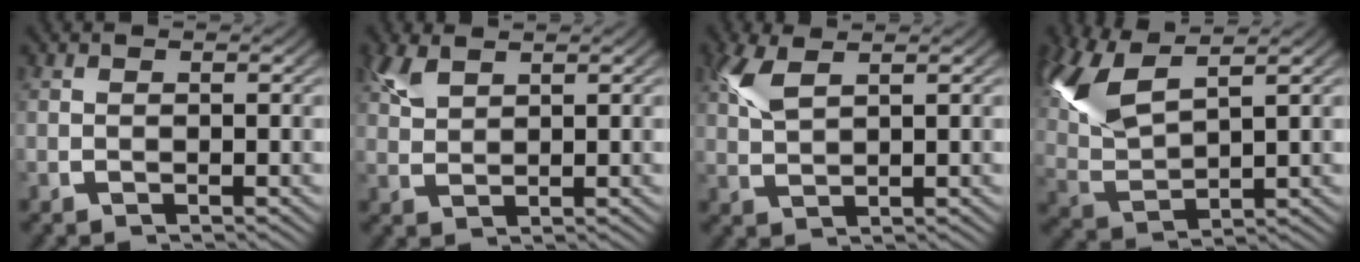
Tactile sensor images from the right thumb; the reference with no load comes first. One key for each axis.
{"total": 2.2, "fx": 1.9, "fy": 0.8, "fz": 0.8, "tx": -0.019, "ty": 0.002, "tz": 0.043}
{"total": 2.9, "fx": 2.0, "fy": 1.1, "fz": 1.7, "tx": -0.046, "ty": 0.002, "tz": 0.046}
{"total": 6.9, "fx": 3.0, "fy": 3.9, "fz": 4.8, "tx": -0.125, "ty": -0.008, "tz": 0.066}